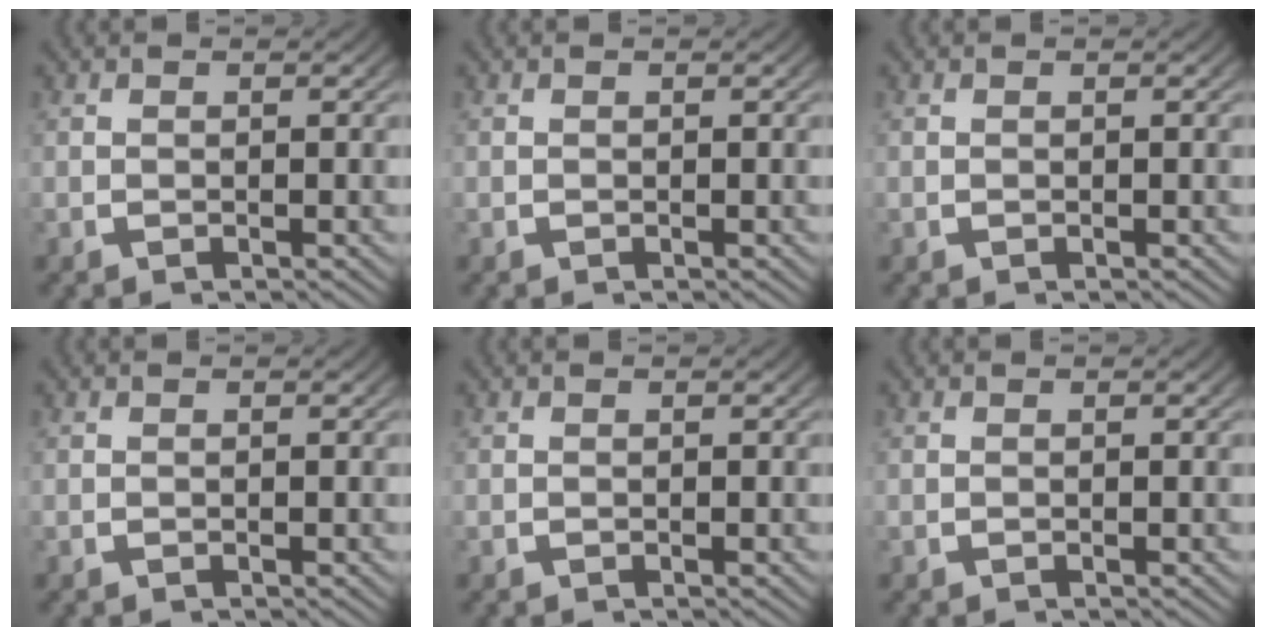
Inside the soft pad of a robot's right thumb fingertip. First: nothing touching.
{"total": 0.0}
{"total": 0.0}
{"total": 0.0}
{"total": 0.0}
{"total": 0.0}